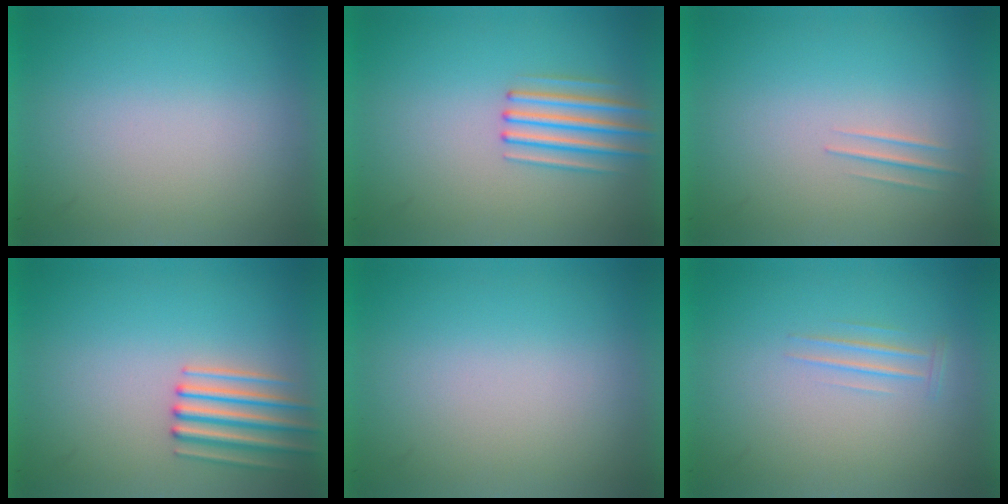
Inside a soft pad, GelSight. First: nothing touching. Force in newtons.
{"total": 2.6}
{"total": 1.0}
{"total": 2.8}
{"total": 0.0}
{"total": 1.1}